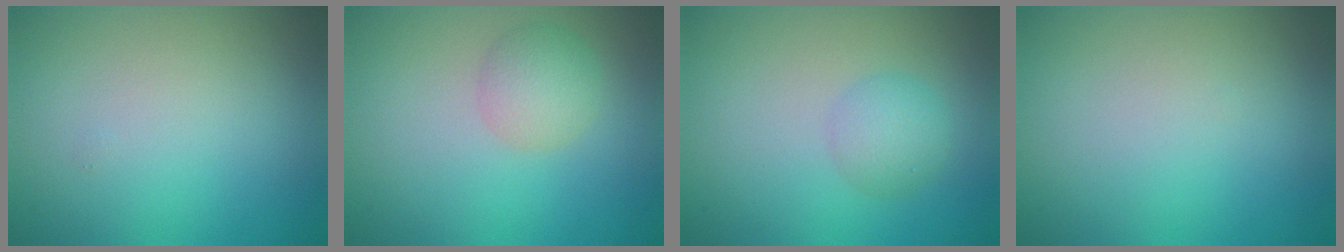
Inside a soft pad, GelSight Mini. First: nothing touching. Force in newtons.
{"total": 2.7, "press": 2.7, "slide": 0.1}
{"total": 2.5, "press": 2.5, "slide": 0.1}
{"total": 0.0}